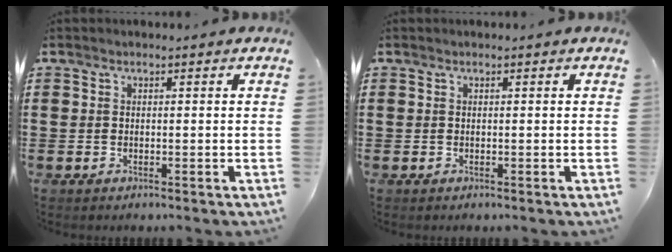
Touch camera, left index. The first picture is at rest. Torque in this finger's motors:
{"motor_torque": [0.00, 0.00, 0.00, 0.00]}